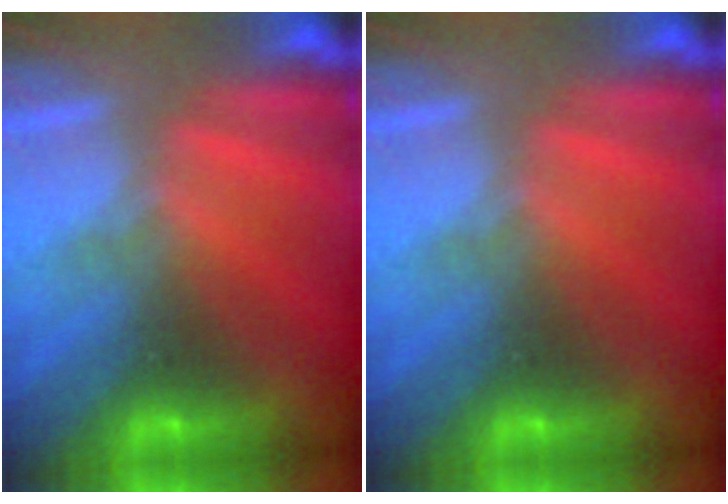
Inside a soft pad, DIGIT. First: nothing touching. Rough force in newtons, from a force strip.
{"total": 0.0}